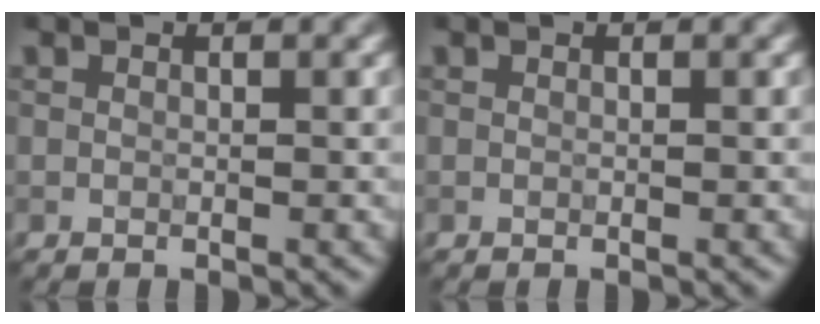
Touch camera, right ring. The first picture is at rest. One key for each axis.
{"total": 0.0}